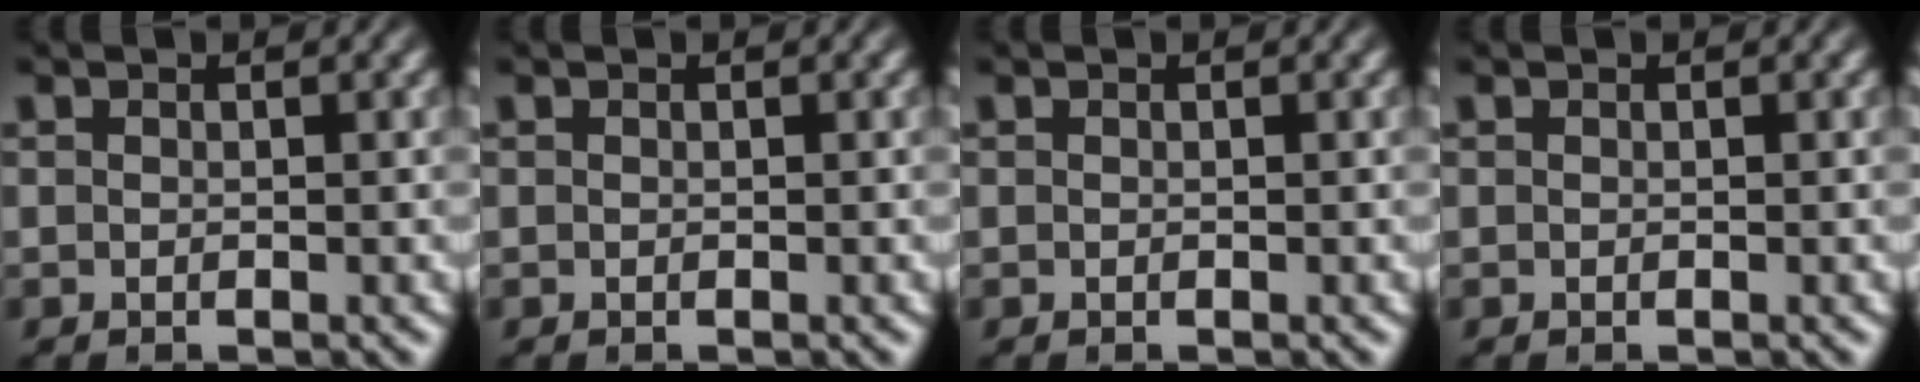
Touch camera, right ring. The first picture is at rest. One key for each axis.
{"total": 0.0}
{"total": 0.0}
{"total": 0.0}